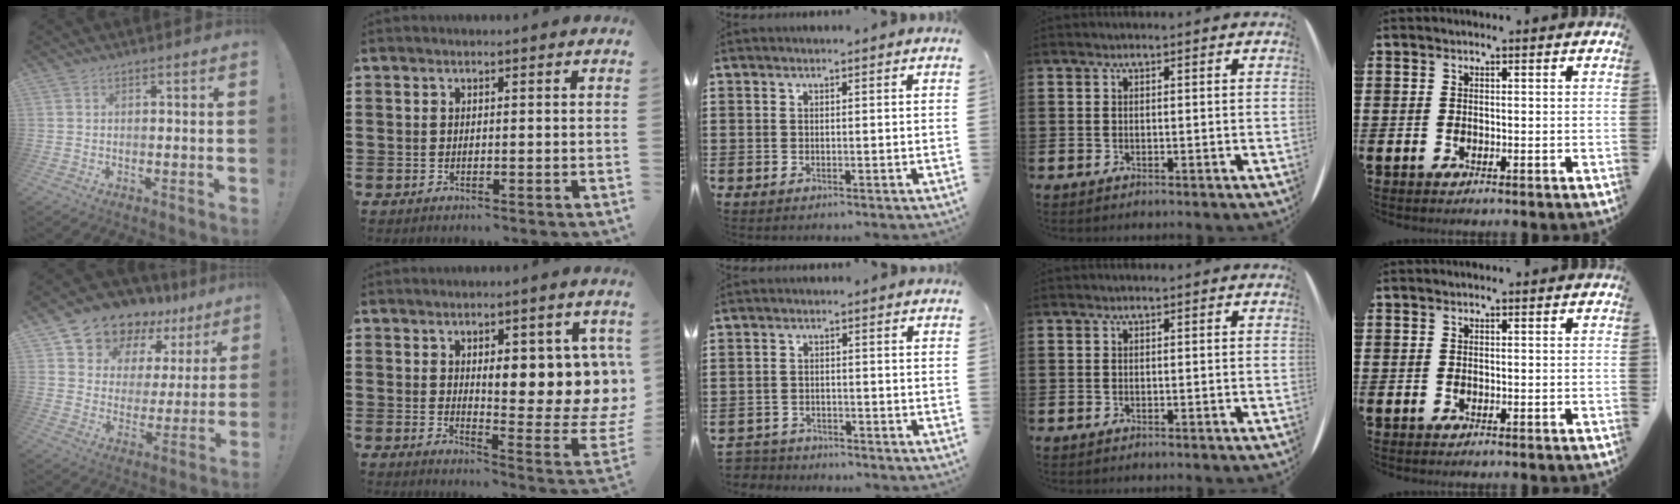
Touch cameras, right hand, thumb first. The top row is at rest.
{"thumb": {"total": 12.4, "force": [10.7, 5.7, 2.3], "torque": [-0.053, -0.094, 0.194]}, "index": {"total": 9.3, "force": [3.3, 3.4, 8.0], "torque": [-0.108, -0.023, 0.047]}, "middle": {"total": 2.6, "force": [-2.5, 0.4, -0.3], "torque": [-0.005, -0.003, -0.057]}}